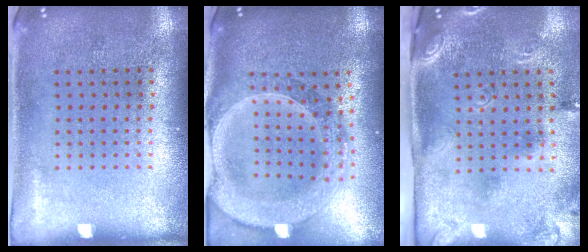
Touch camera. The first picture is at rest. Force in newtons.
{"total": 2.7, "press": 2.4, "slide": 1.4}
{"total": 2.9, "press": 1.8, "slide": 2.3}